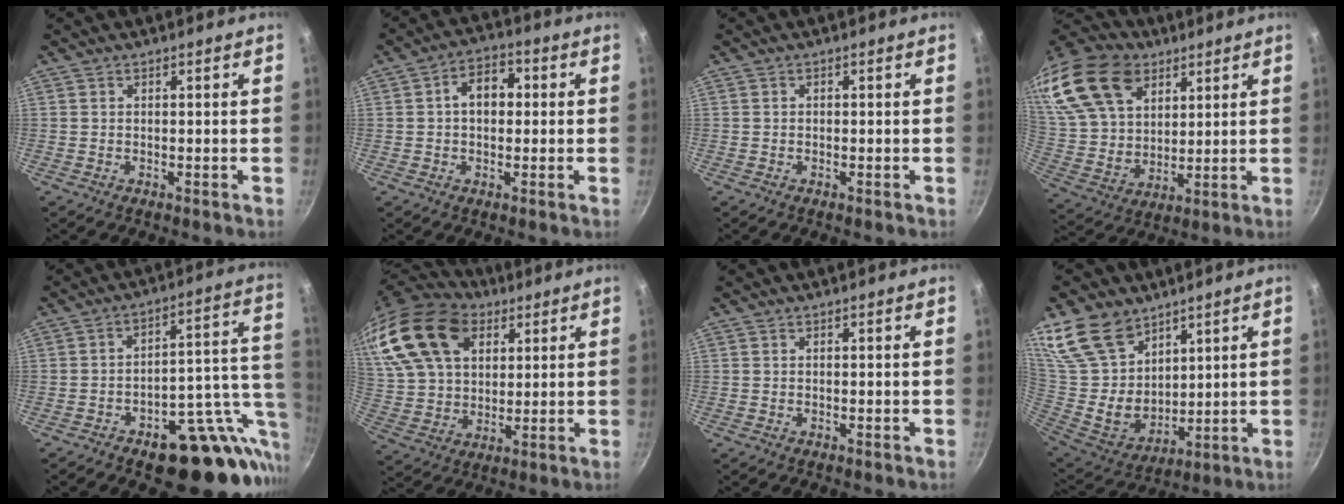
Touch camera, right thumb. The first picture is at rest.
{"total": 7.4, "force": [0.8, 5.2, 5.3], "torque": [-0.049, 0.020, 0.002]}
{"total": 0.6, "force": [-0.1, 0.5, 0.2], "torque": [-0.003, 0.003, -0.002]}
{"total": 23.4, "force": [12.6, 15.6, 12.1], "torque": [-0.232, -0.037, 0.251]}
{"total": 18.3, "force": [-7.3, 9.9, 13.6], "torque": [-0.103, 0.038, -0.093]}
{"total": 23.7, "force": [11.9, 15.6, 13.5], "torque": [-0.271, -0.005, 0.222]}
{"total": 0.0}
{"total": 18.6, "force": [11.7, 12.2, 7.7], "torque": [-0.125, -0.058, 0.240]}